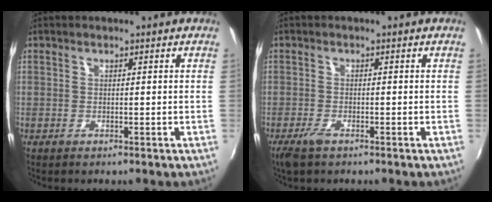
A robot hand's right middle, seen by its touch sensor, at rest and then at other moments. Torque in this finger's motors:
{"motor_torque": [0.40, -0.33, 0.05, 0.05]}